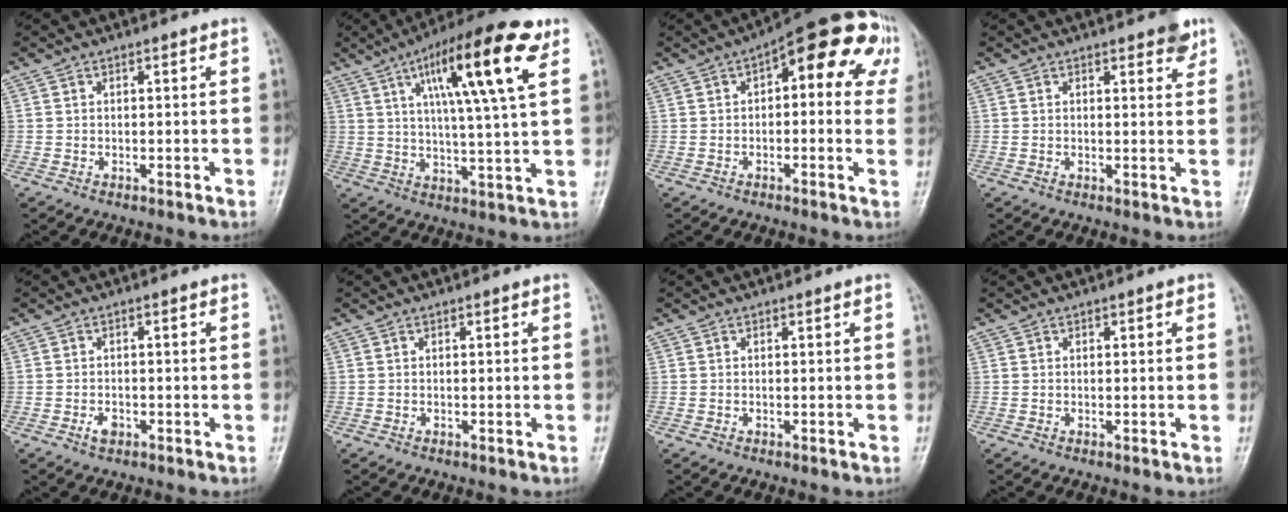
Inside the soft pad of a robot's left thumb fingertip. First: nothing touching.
{"total": 18.4, "force": [7.8, 3.3, 16.3], "torque": [-0.250, -0.009, 0.120]}
{"total": 15.7, "force": [5.1, 7.4, 12.9], "torque": [-0.110, 0.022, 0.047]}
{"total": 3.6, "force": [2.3, 1.3, 2.4], "torque": [-0.017, -0.009, 0.024]}
{"total": 1.9, "force": [-1.1, 1.2, 1.0], "torque": [-0.017, 0.005, -0.020]}
{"total": 0.0}
{"total": 0.0}
{"total": 1.0, "force": [0.4, 0.5, 0.8], "torque": [-0.006, 0.001, 0.004]}